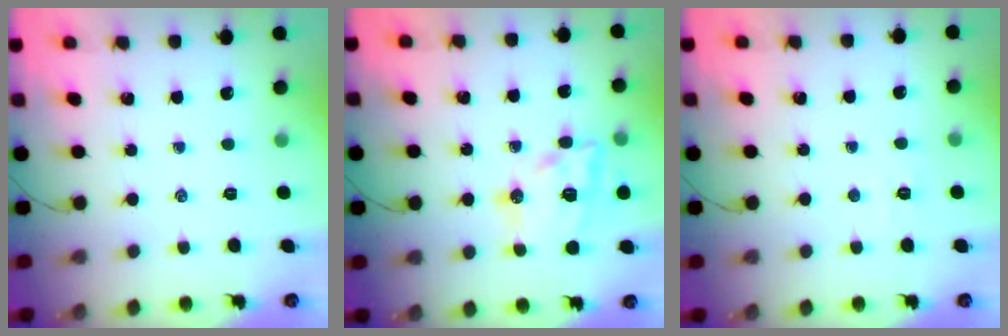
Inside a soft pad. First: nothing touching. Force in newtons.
{"total": 16.6, "press": 16.4, "slide": 2.7}
{"total": 2.4, "press": 2.3, "slide": 0.5}